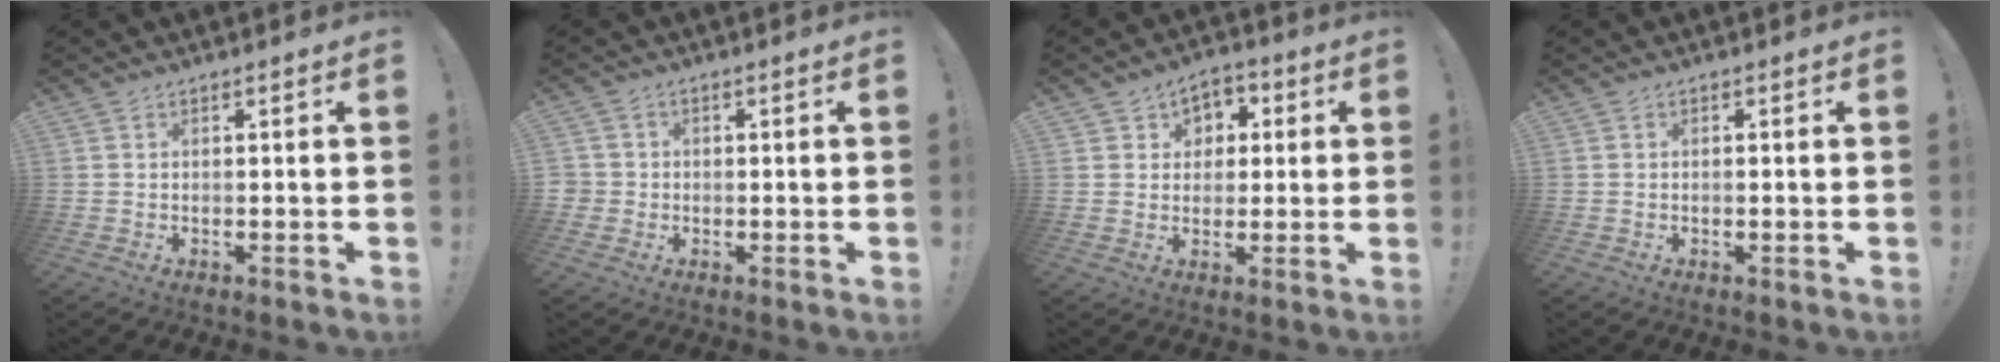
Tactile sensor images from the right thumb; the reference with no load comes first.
{"total": 2.5, "force": [-0.4, 2.4, 0.6], "torque": [-0.009, 0.004, -0.007]}
{"total": 5.6, "force": [0.4, 5.4, 1.2], "torque": [-0.014, 0.000, 0.010]}
{"total": 0.6, "force": [-0.3, 0.0, 0.5], "torque": [-0.009, -0.001, -0.006]}